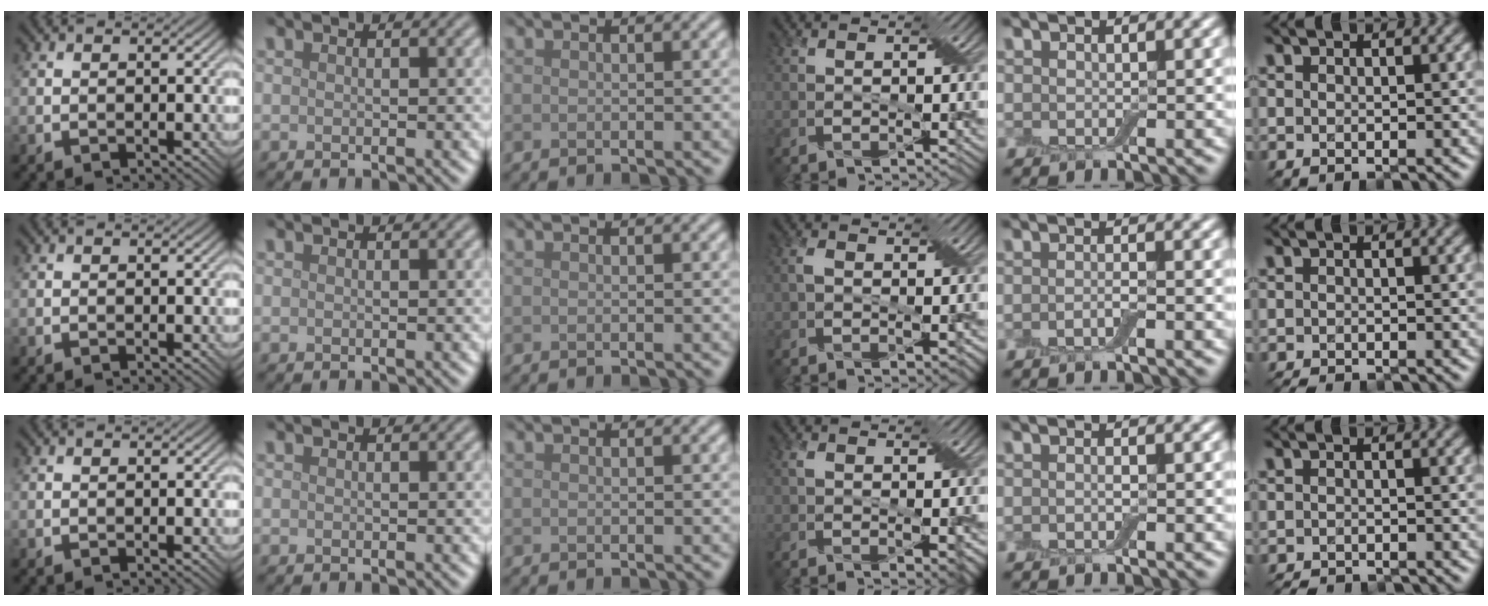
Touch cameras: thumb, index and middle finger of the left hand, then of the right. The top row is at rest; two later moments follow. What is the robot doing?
{"motion": "fold", "object": "apron"}